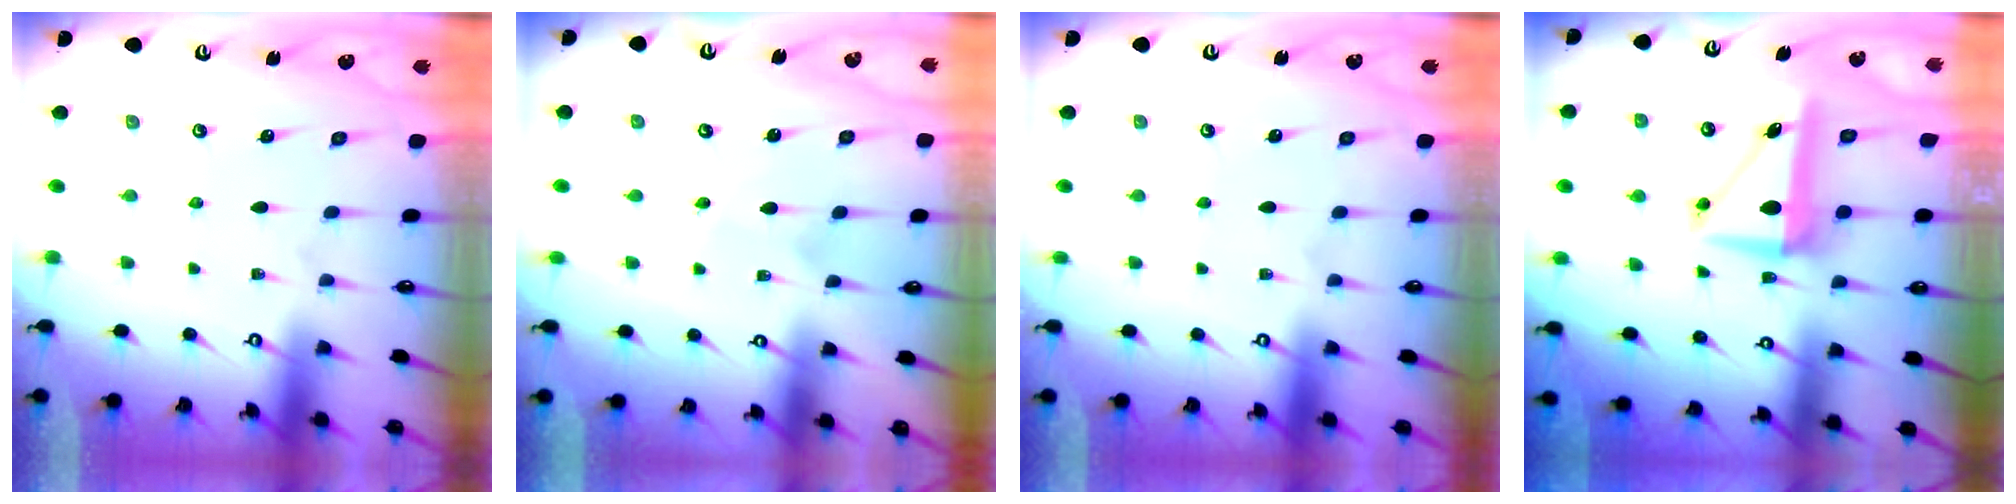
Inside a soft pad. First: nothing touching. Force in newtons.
{"total": 3.2, "press": 3.2, "slide": 0.3}
{"total": 0.0}
{"total": 7.5, "press": 7.3, "slide": 1.8}